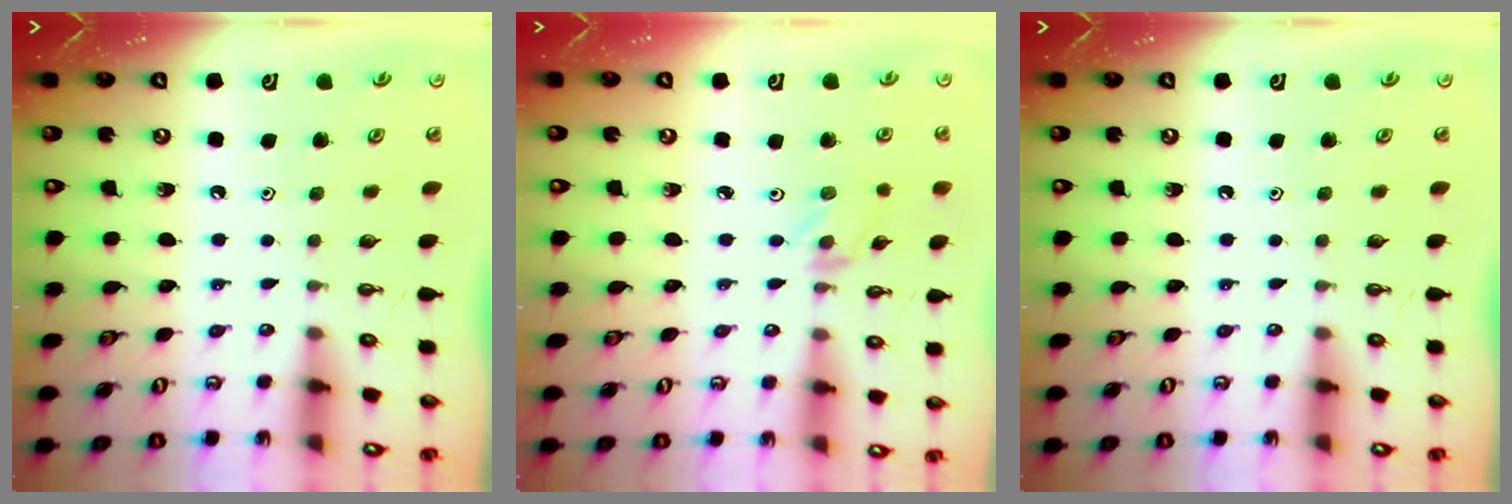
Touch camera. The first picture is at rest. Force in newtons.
{"total": 2.1, "press": 2.0, "slide": 0.4}
{"total": 0.0}